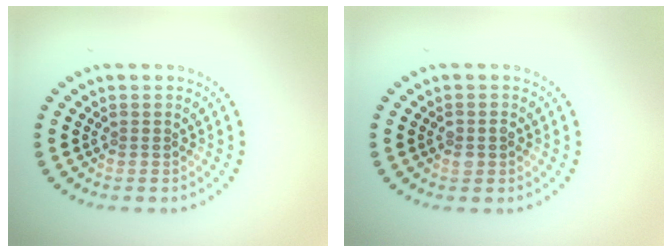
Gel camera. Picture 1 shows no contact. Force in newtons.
{"total": 1.2, "press": 1.2, "slide": 0.3}